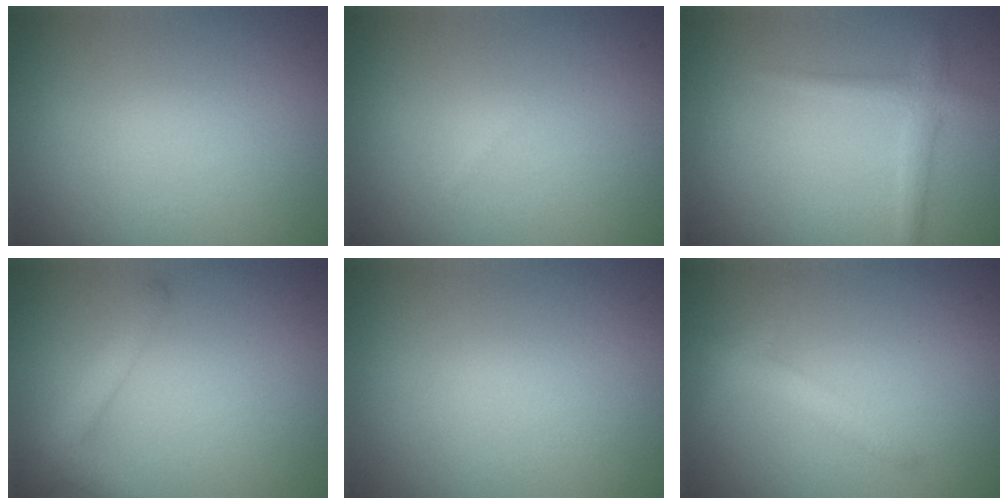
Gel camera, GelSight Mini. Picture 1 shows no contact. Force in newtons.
{"total": 0.0}
{"total": 1.8, "press": 1.8, "slide": 0.0}
{"total": 2.6, "press": 2.6, "slide": 0.2}
{"total": 0.0}
{"total": 2.2, "press": 2.2, "slide": 0.1}